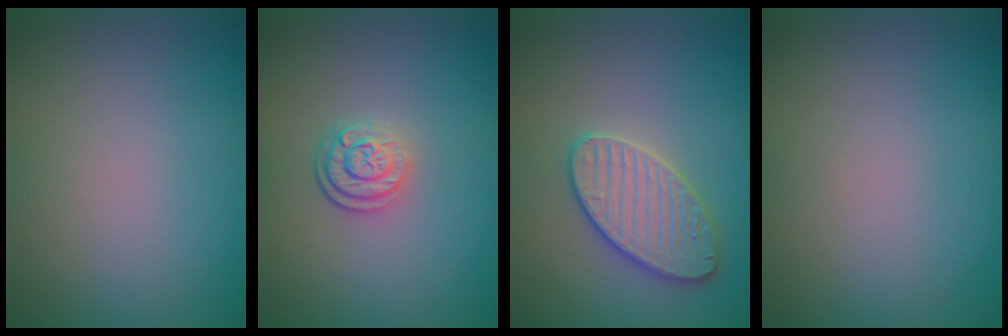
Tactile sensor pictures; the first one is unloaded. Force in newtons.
{"total": 2.7, "press": 2.0, "slide": 1.8}
{"total": 3.6, "press": 3.5, "slide": 0.6}
{"total": 0.0}